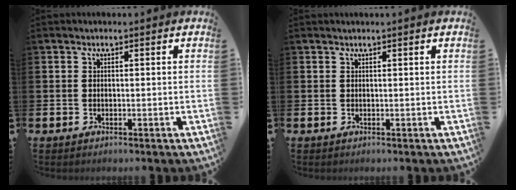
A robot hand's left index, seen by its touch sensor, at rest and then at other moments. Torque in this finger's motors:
{"motor_torque": [0.14, -0.92, -0.29, 0.02]}